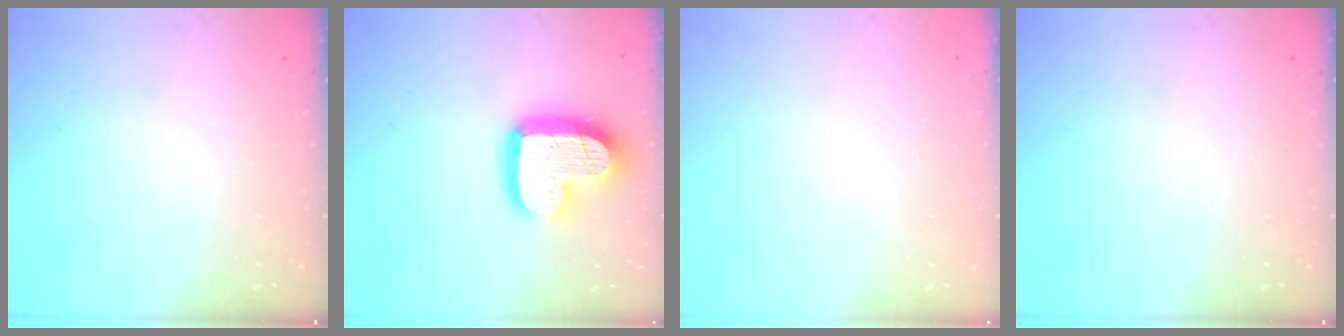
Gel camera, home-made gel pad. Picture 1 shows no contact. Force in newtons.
{"total": 19.2, "press": 19.1, "slide": 1.8}
{"total": 0.0}
{"total": 0.0}